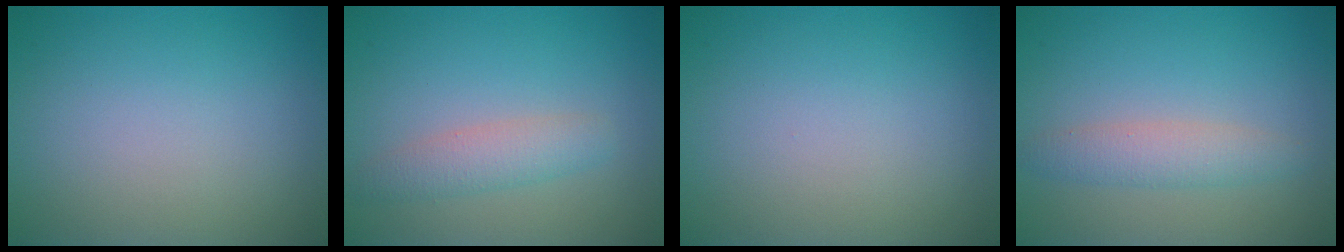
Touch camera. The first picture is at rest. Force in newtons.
{"total": 2.5, "press": 2.5, "slide": 0.1}
{"total": 0.0}
{"total": 2.4, "press": 2.4, "slide": 0.1}